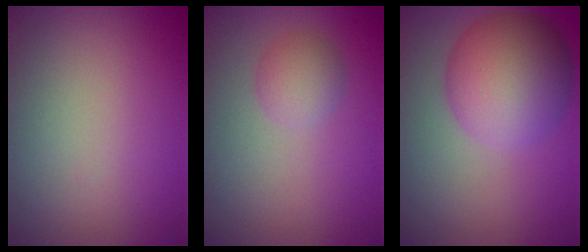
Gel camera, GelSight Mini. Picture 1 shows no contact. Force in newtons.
{"total": 2.2, "press": 2.2, "slide": 0.1}
{"total": 8.1, "press": 8.1, "slide": 0.1}